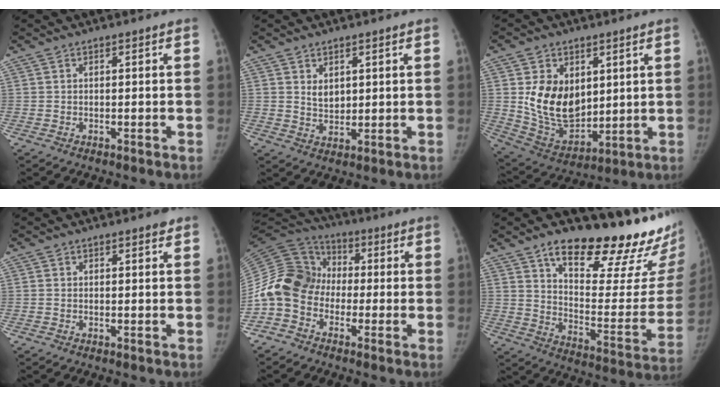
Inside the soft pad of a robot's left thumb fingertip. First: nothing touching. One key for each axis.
{"total": 3.4, "fx": 1.4, "fy": 2.4, "fz": 2.0, "tx": -0.018, "ty": -0.014, "tz": 0.031}
{"total": 14.6, "fx": 3.2, "fy": 10.2, "fz": 10.0, "tx": -0.124, "ty": -0.032, "tz": 0.080}
{"total": 0.8, "fx": 0.4, "fy": 0.5, "fz": 0.6, "tx": -0.006, "ty": 0.000, "tz": 0.002}
{"total": 14.1, "fx": -3.9, "fy": 11.2, "fz": 7.6, "tx": -0.151, "ty": 0.053, "tz": -0.091}
{"total": 27.5, "fx": 19.7, "fy": 8.5, "fz": 17.2, "tx": -0.202, "ty": -0.107, "tz": 0.281}